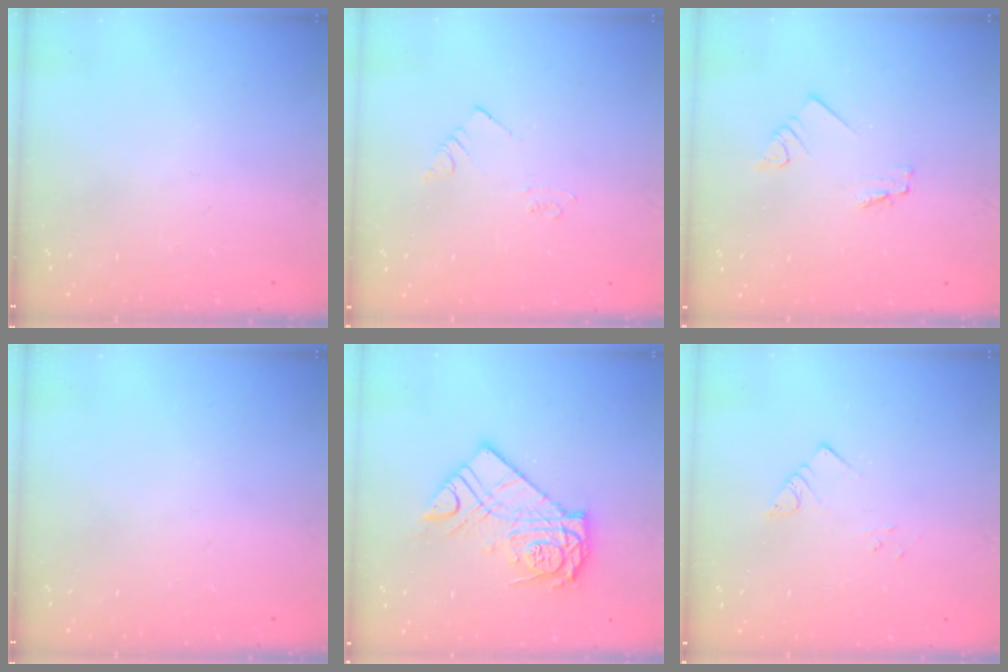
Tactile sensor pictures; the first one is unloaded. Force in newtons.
{"total": 2.1, "press": 2.1, "slide": 0.3}
{"total": 1.8, "press": 1.7, "slide": 0.2}
{"total": 0.0}
{"total": 12.9, "press": 12.9, "slide": 1.0}
{"total": 2.9, "press": 2.9, "slide": 0.4}